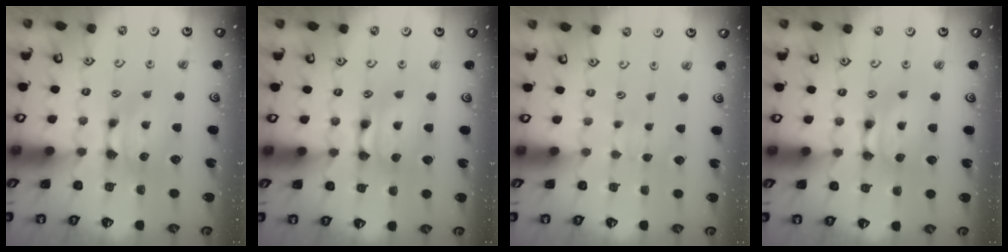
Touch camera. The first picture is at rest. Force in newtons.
{"total": 2.0, "press": 2.0, "slide": 0.1}
{"total": 2.7, "press": 2.7, "slide": 0.4}
{"total": 1.7, "press": 1.7, "slide": 0.1}